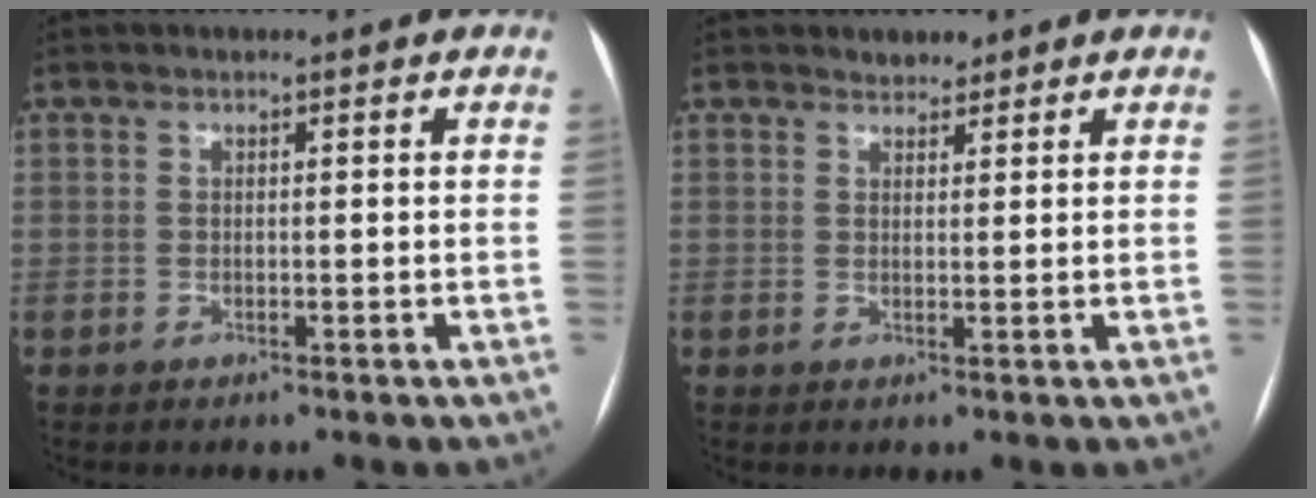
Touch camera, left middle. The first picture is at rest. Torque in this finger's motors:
{"motor_torque": [-0.01, 0.04, -0.08, -0.01]}